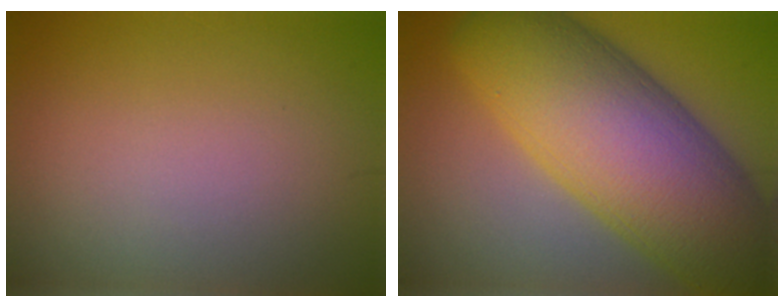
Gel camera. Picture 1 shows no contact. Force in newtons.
{"total": 16.0, "press": 16.0, "slide": 0.6}